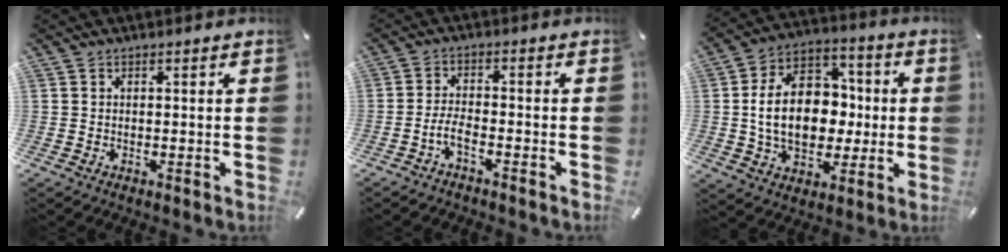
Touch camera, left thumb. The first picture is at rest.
{"total": 4.2, "force": [-2.6, 1.3, 3.0], "torque": [-0.064, 0.009, -0.049]}
{"total": 17.8, "force": [-0.6, 13.1, 12.0], "torque": [-0.234, 0.007, -0.010]}